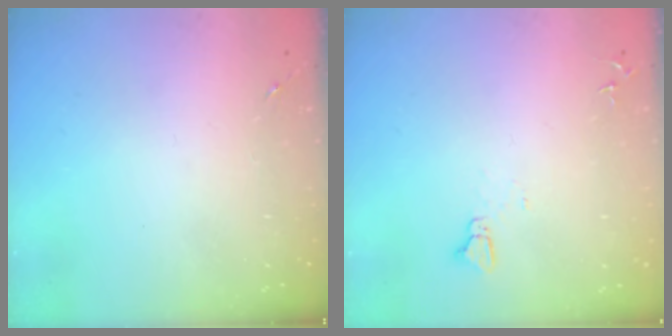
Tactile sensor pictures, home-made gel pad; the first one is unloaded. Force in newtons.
{"total": 3.2, "press": 3.1, "slide": 0.3}